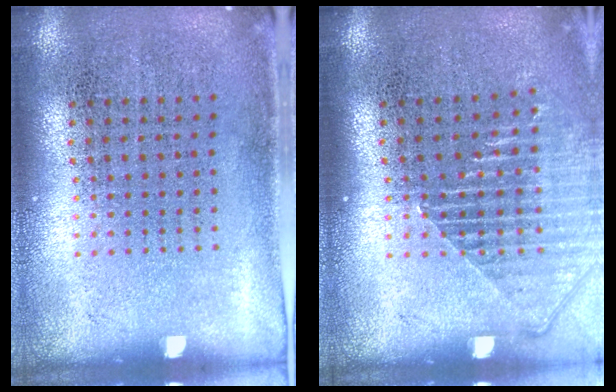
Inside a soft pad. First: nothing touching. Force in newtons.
{"total": 1.4, "press": 1.3, "slide": 0.5}